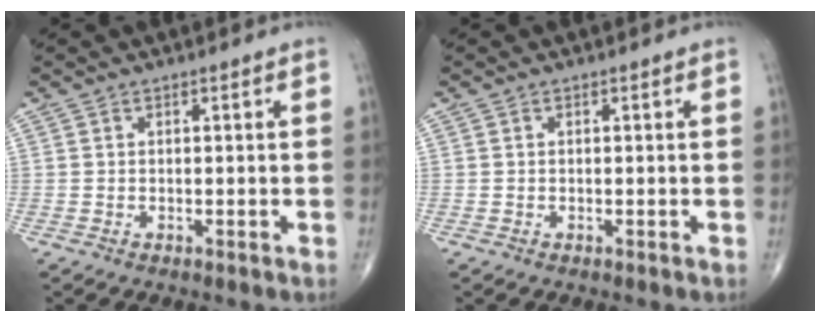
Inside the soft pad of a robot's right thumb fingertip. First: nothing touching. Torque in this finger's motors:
{"motor_torque": [0.12, -0.03, 0.13, 0.26, 0.01]}